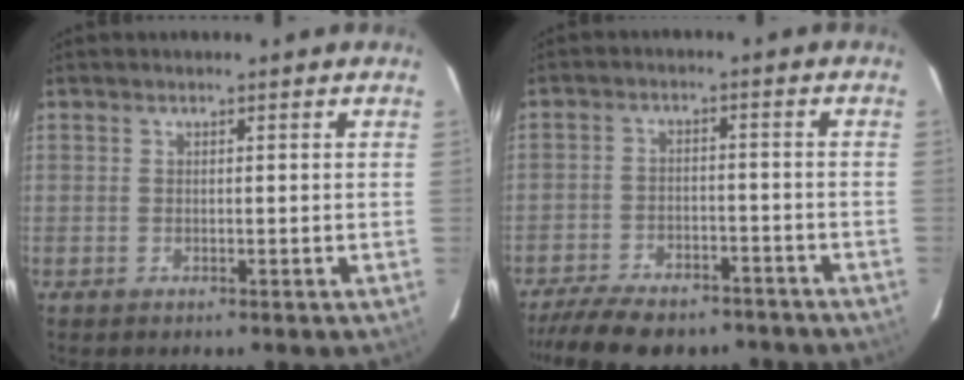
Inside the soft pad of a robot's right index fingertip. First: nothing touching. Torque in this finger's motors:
{"motor_torque": [1.32, -0.82, 0.68, 0.10]}